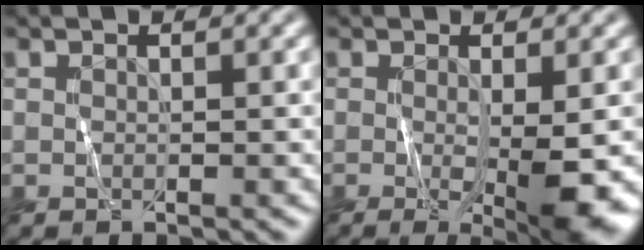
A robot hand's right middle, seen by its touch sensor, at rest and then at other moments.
{"total": 5.5, "force": [-1.0, 1.1, 5.3], "torque": [-0.084, -0.018, -0.009]}